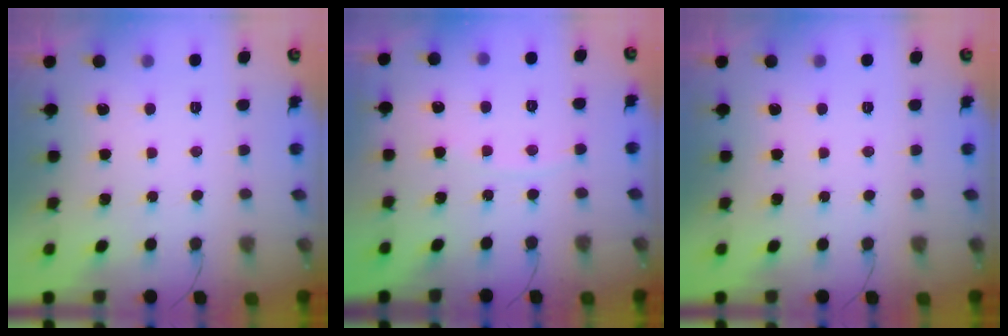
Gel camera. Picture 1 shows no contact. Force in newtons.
{"total": 4.0, "press": 4.0, "slide": 0.5}
{"total": 0.0}